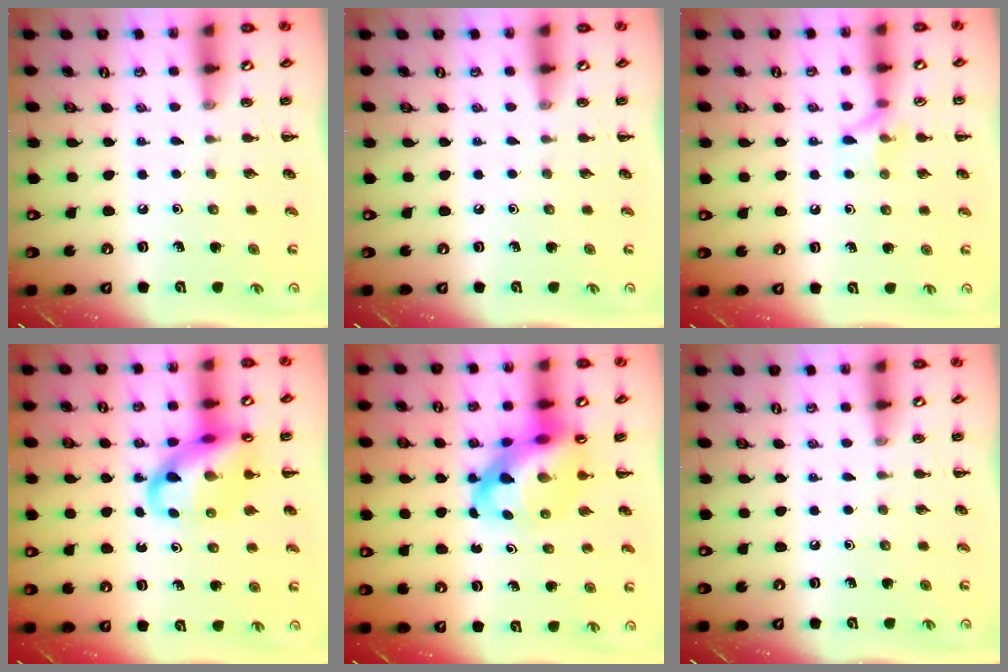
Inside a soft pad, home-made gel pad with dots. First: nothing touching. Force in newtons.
{"total": 0.0}
{"total": 7.2, "press": 7.0, "slide": 1.5}
{"total": 16.7, "press": 16.3, "slide": 3.4}
{"total": 13.1, "press": 12.6, "slide": 3.5}
{"total": 0.0}